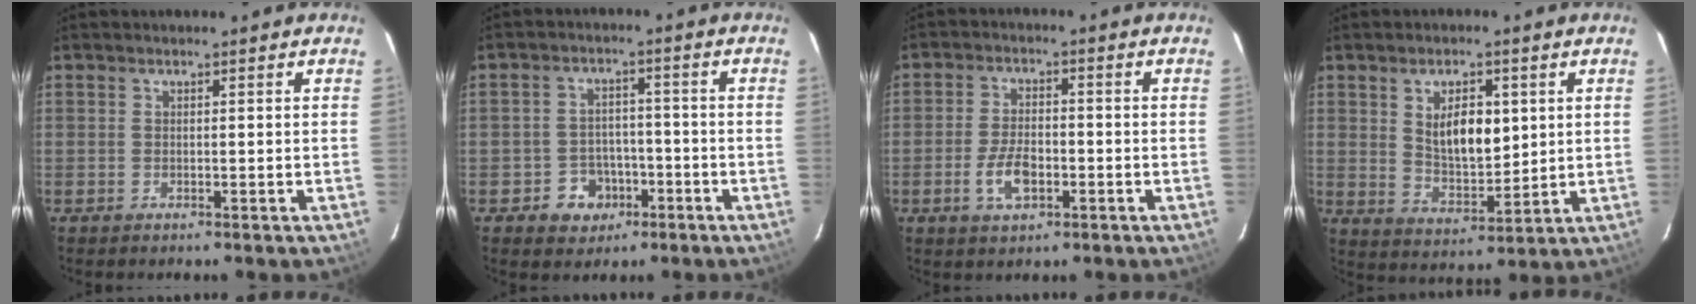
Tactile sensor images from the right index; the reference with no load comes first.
{"total": 6.4, "force": [-3.2, 5.4, 1.5], "torque": [-0.046, 0.020, -0.035]}
{"total": 6.4, "force": [-2.5, 3.3, 4.9], "torque": [-0.105, 0.001, -0.043]}
{"total": 9.0, "force": [2.6, 4.7, 7.2], "torque": [-0.123, 0.000, 0.056]}